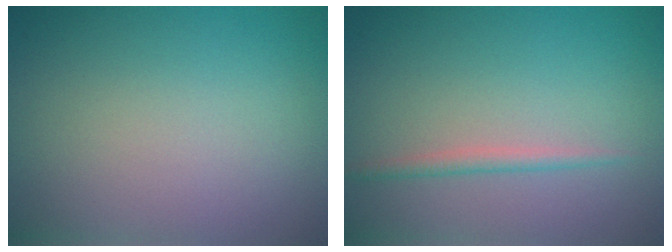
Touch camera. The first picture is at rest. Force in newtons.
{"total": 1.2, "press": 1.2, "slide": 0.0}